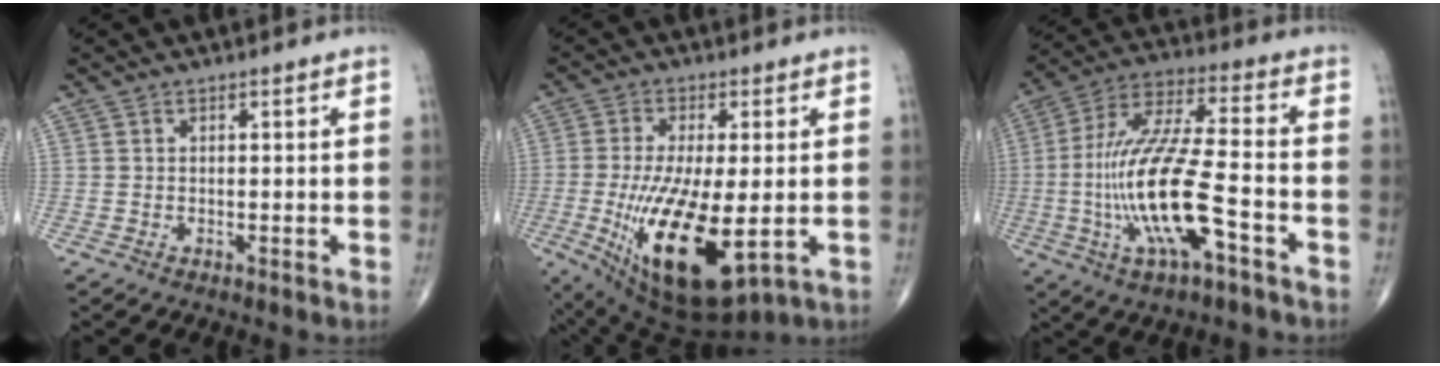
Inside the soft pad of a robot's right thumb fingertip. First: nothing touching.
{"total": 18.0, "force": [-3.6, 6.5, 16.4], "torque": [-0.316, -0.024, -0.041]}
{"total": 19.4, "force": [-5.3, 5.1, 17.9], "torque": [-0.382, 0.030, -0.090]}